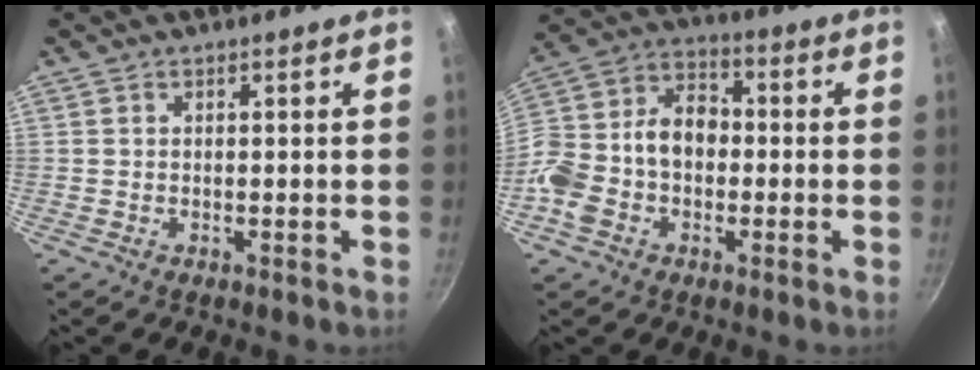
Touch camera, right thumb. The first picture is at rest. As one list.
[{"total": 16.2, "force": [-2.2, 12.0, 10.7], "torque": [-0.181, 0.056, -0.052]}]